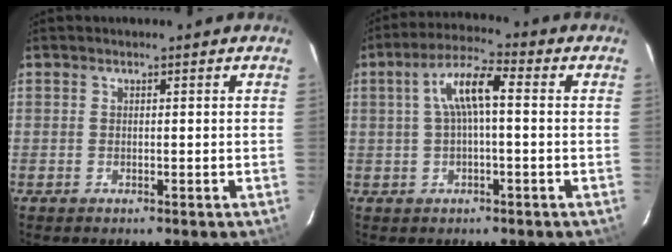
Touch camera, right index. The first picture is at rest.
{"total": 7.2, "force": [0.6, 1.8, 7.0], "torque": [-0.135, 0.020, 0.014]}